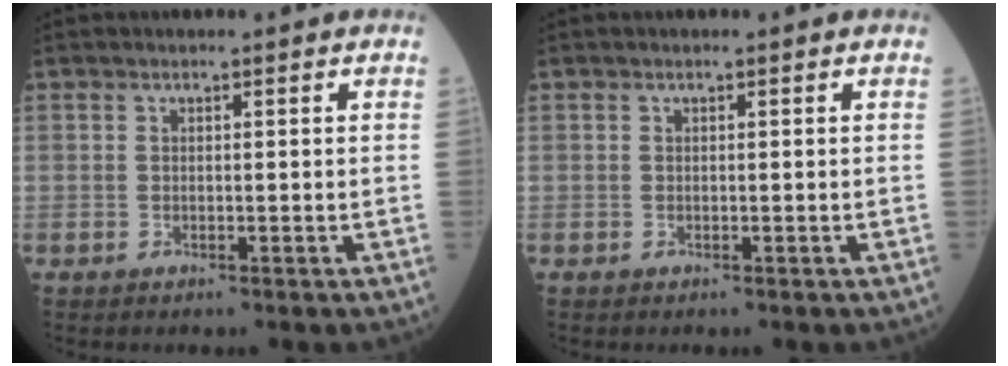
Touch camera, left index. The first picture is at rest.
{"total": 0.0}